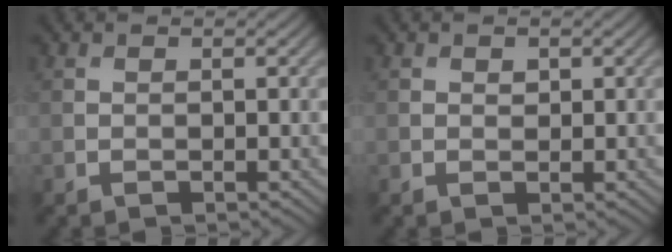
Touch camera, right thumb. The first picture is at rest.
{"total": 0.7, "force": [0.4, 0.5, 0.3], "torque": [-0.005, -0.003, 0.005]}